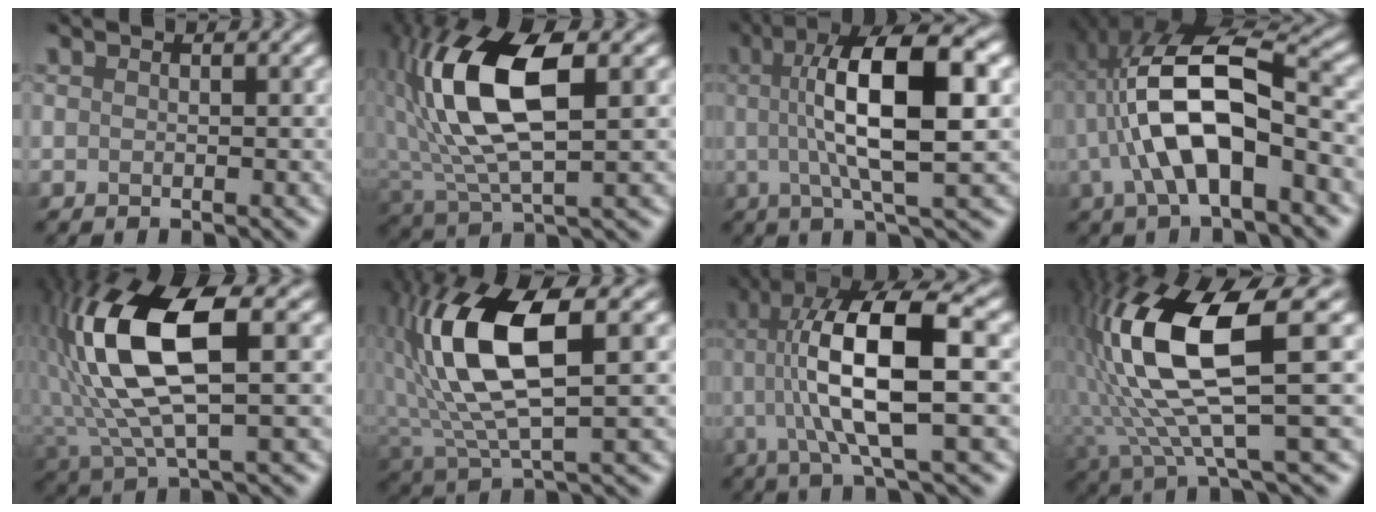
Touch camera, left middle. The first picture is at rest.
{"total": 10.5, "force": [2.7, 4.2, 9.2], "torque": [-0.194, 0.017, 0.052]}
{"total": 11.2, "force": [1.7, 2.6, 10.7], "torque": [-0.152, 0.027, 0.027]}
{"total": 8.8, "force": [-1.2, 3.1, 8.1], "torque": [-0.160, 0.021, -0.016]}
{"total": 10.3, "force": [2.1, 3.5, 9.5], "torque": [-0.207, 0.016, 0.043]}
{"total": 10.0, "force": [2.7, 3.3, 9.1], "torque": [-0.197, 0.013, 0.055]}
{"total": 10.5, "force": [0.6, 2.3, 10.2], "torque": [-0.192, 0.021, 0.012]}
{"total": 12.0, "force": [2.2, 3.1, 11.3], "torque": [-0.237, 0.004, 0.049]}